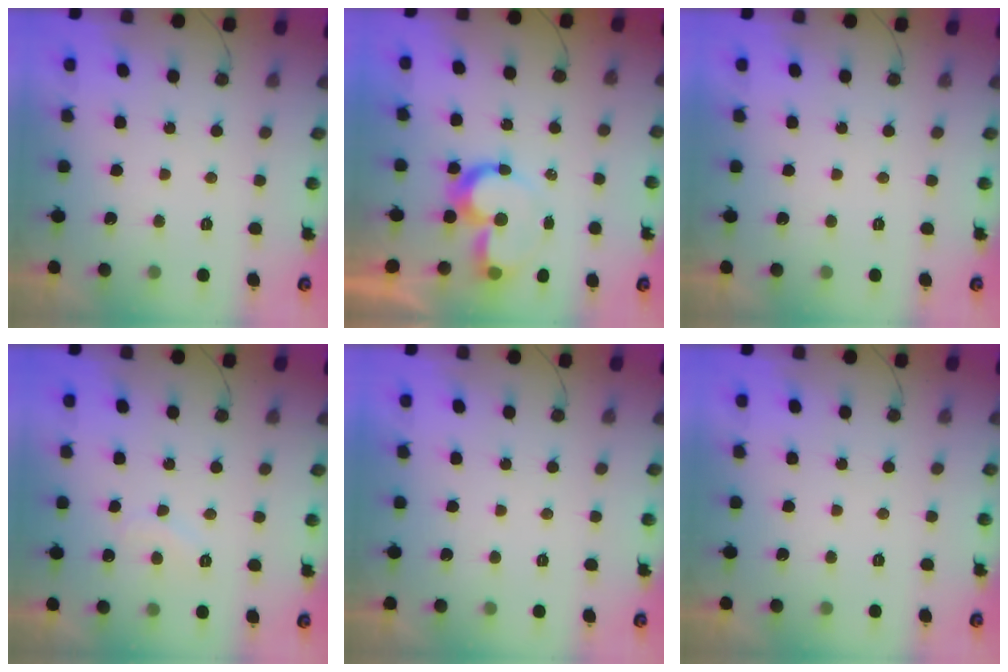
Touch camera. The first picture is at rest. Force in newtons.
{"total": 9.3, "press": 9.3, "slide": 0.9}
{"total": 1.7, "press": 1.7, "slide": 0.1}
{"total": 6.4, "press": 6.3, "slide": 0.6}
{"total": 1.8, "press": 1.8, "slide": 0.0}
{"total": 0.0}